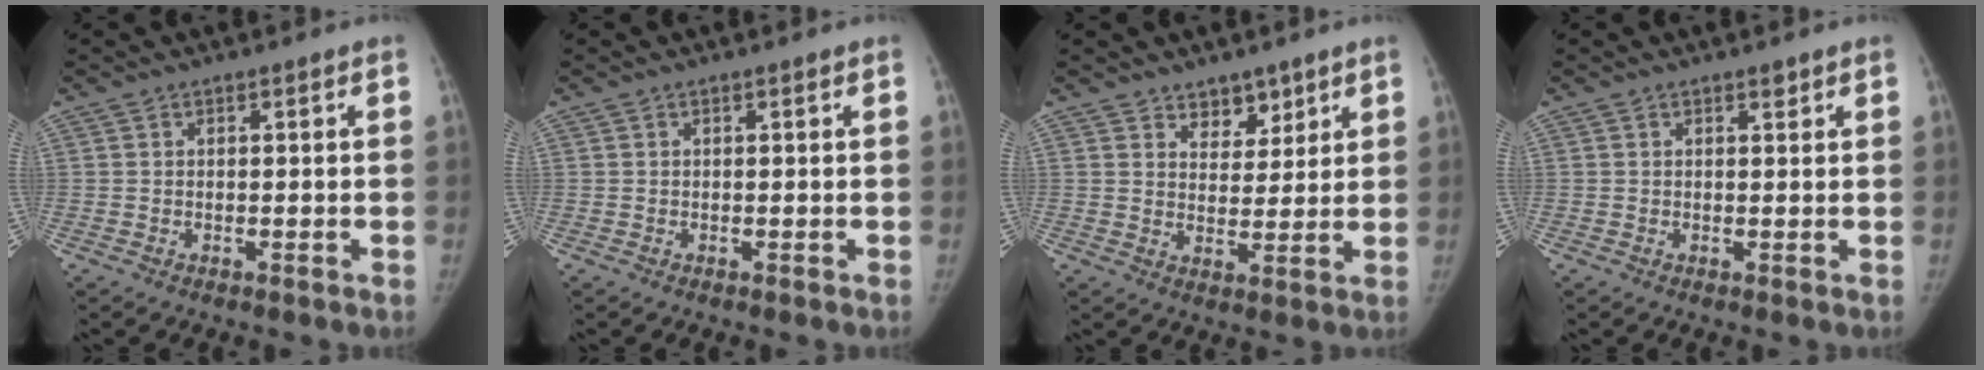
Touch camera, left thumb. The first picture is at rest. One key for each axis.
{"total": 0.0}
{"total": 5.0, "fx": 3.7, "fy": 3.1, "fz": 1.5, "tx": 0.013, "ty": -0.025, "tz": 0.060}
{"total": 0.8, "fx": 0.6, "fy": 0.4, "fz": 0.4, "tx": 0.003, "ty": -0.003, "tz": 0.008}